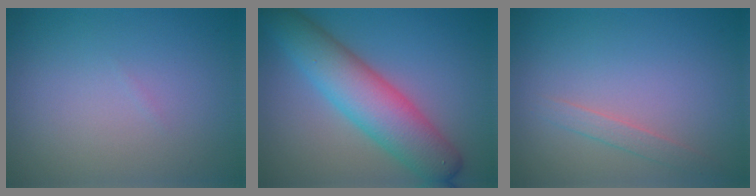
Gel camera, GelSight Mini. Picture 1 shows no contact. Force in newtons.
{"total": 7.5, "press": 7.5, "slide": 0.2}
{"total": 1.3, "press": 1.3, "slide": 0.1}